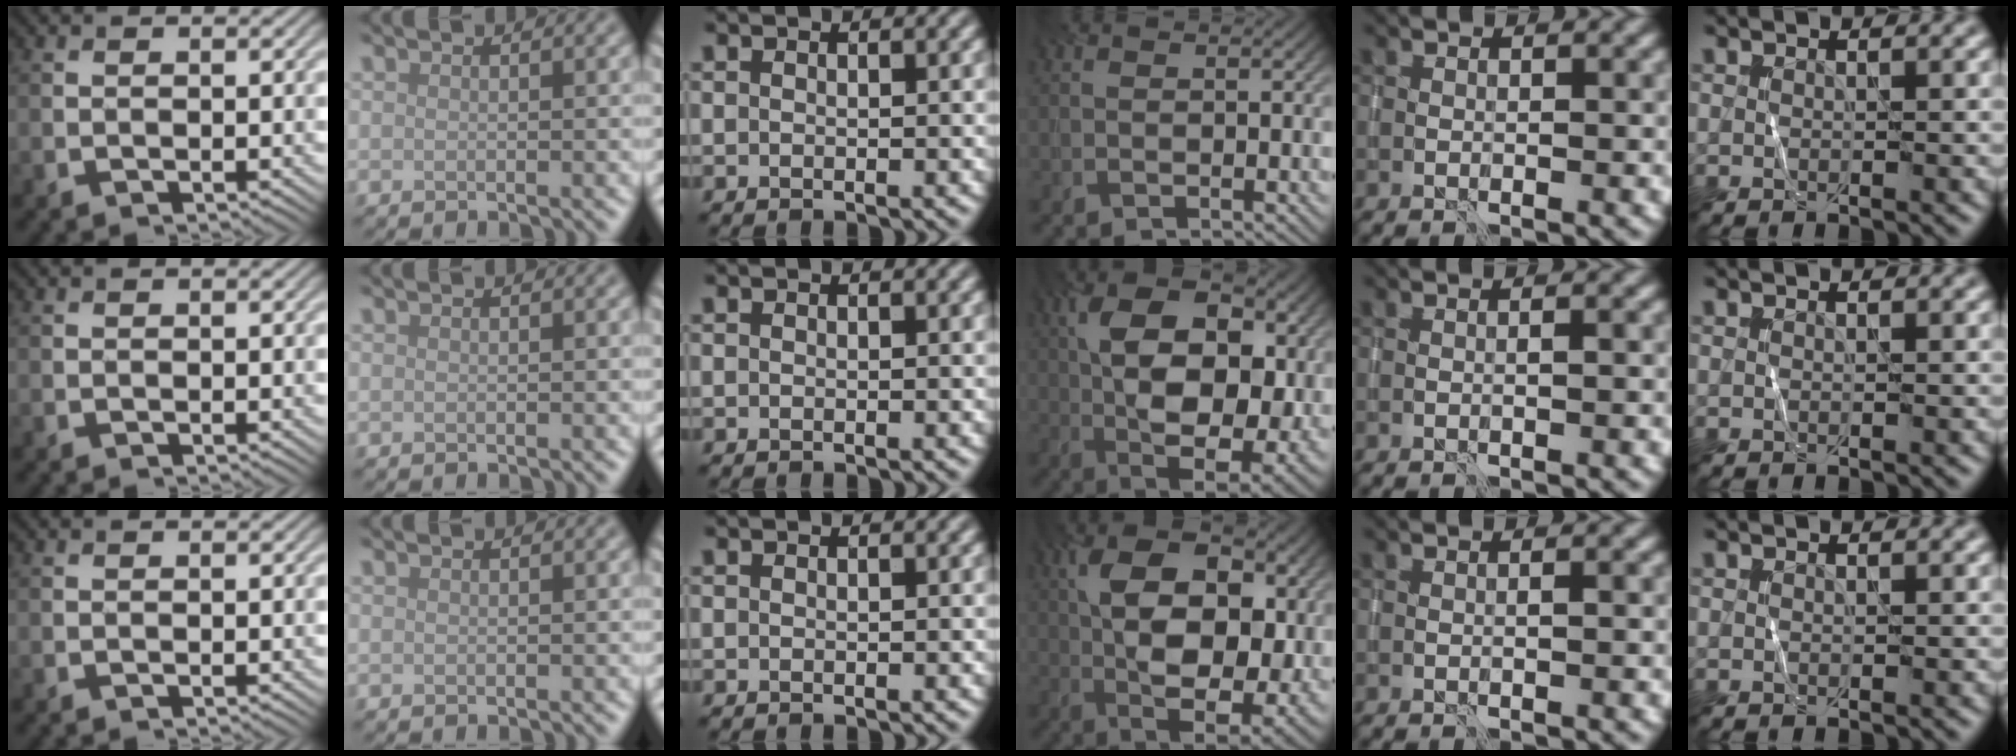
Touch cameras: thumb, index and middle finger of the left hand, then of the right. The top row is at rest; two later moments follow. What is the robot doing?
{"motion": "wrap", "object": "sponge"}